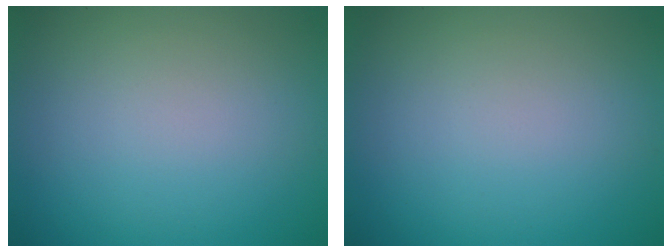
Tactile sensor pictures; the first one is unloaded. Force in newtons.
{"total": 0.0}